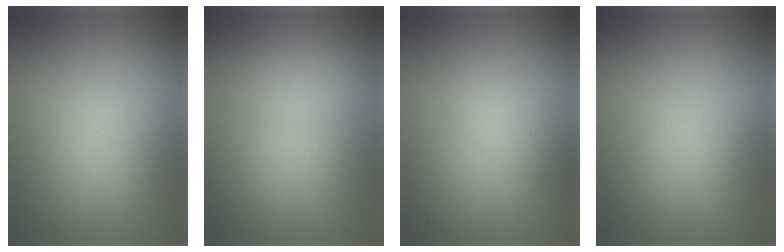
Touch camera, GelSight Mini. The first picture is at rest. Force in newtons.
{"total": 1.9, "press": 1.9, "slide": 0.1}
{"total": 1.8, "press": 1.8, "slide": 0.0}
{"total": 0.0}